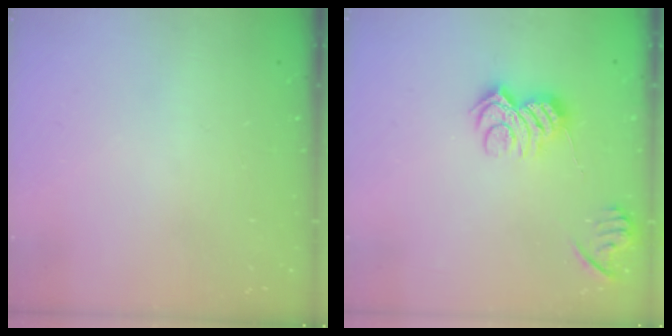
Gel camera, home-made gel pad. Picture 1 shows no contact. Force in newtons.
{"total": 12.3, "press": 12.3, "slide": 0.7}